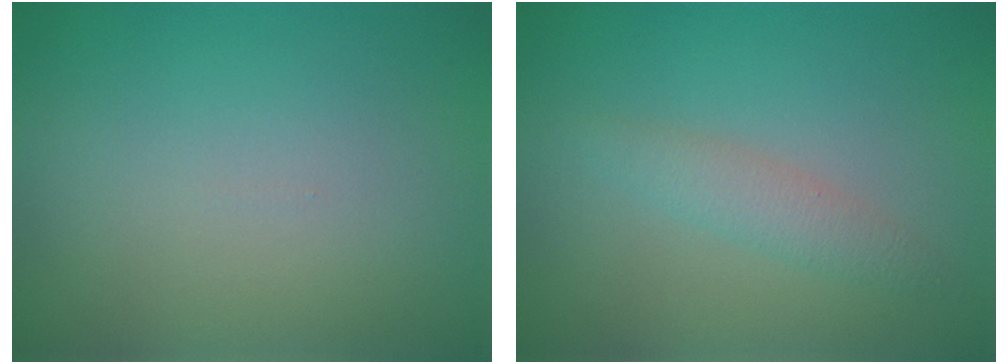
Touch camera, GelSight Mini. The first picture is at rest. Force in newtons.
{"total": 1.8, "press": 1.8, "slide": 0.0}